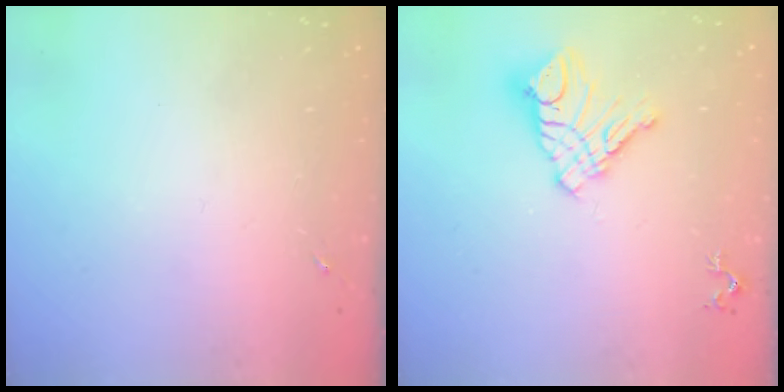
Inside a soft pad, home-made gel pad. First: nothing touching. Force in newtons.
{"total": 12.8, "press": 12.7, "slide": 1.4}